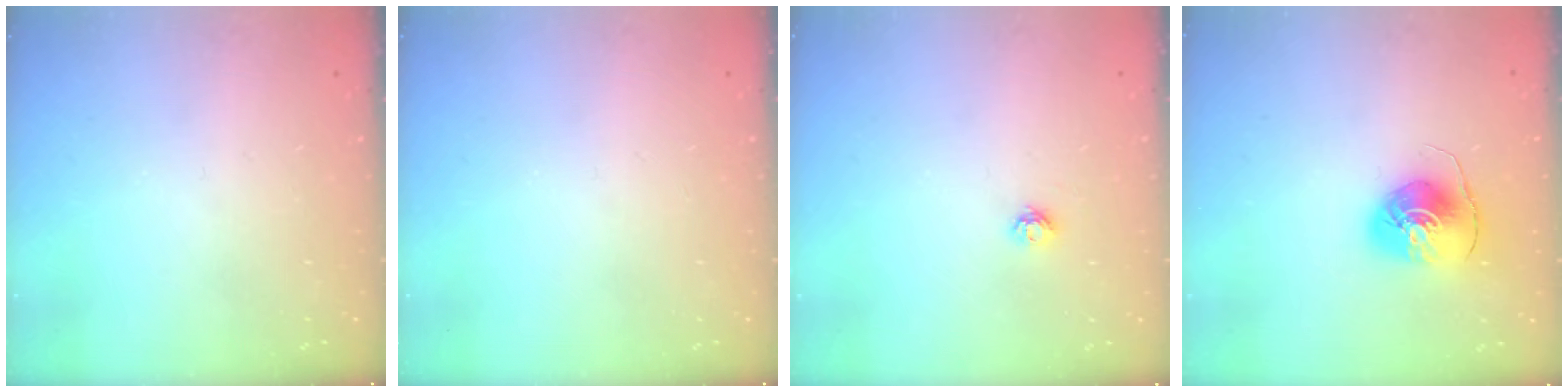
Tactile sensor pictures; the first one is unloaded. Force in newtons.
{"total": 0.0}
{"total": 3.8, "press": 3.8, "slide": 0.5}
{"total": 7.5, "press": 7.5, "slide": 0.7}